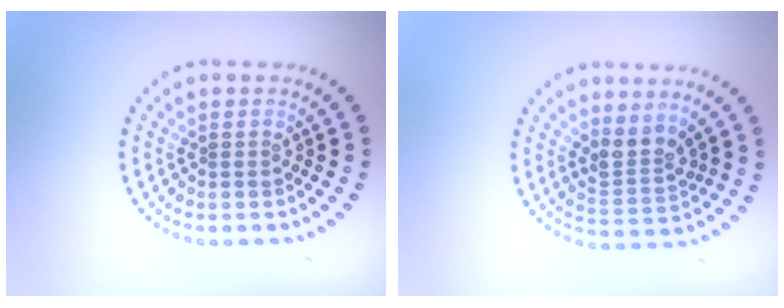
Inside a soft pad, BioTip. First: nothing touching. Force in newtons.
{"total": 2.6, "press": 1.9, "slide": 1.9}